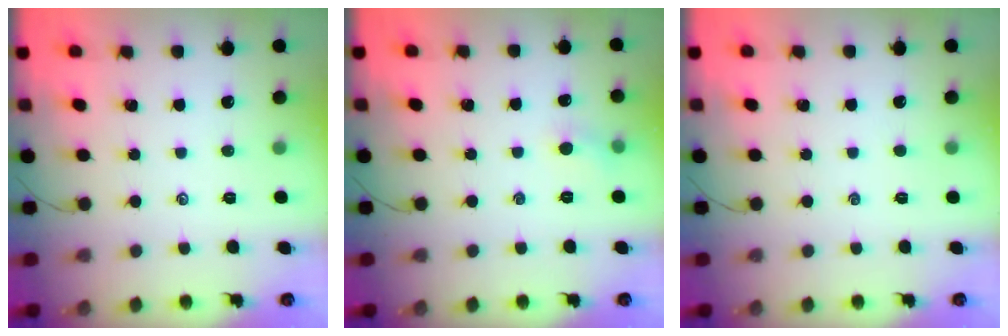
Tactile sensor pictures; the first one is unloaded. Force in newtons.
{"total": 3.7, "press": 3.5, "slide": 1.3}
{"total": 0.0}